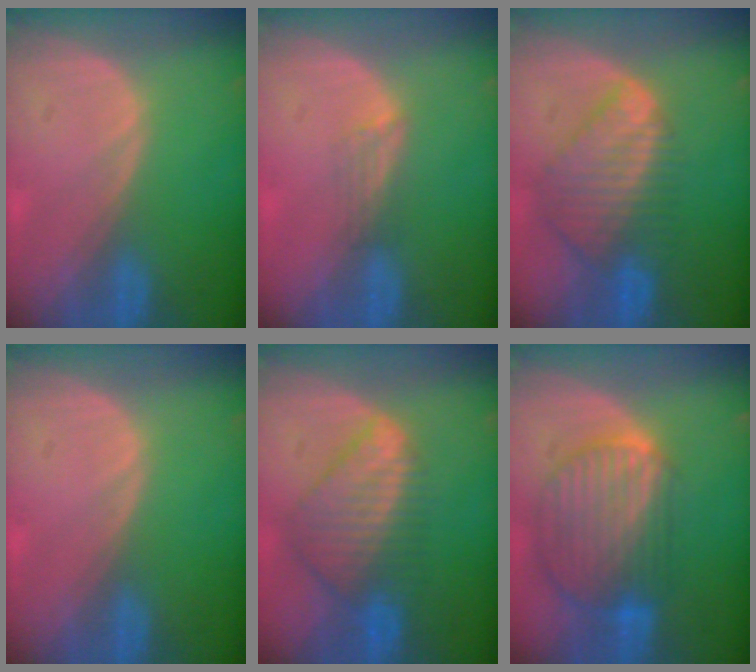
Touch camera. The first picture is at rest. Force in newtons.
{"total": 2.0, "press": 1.6, "slide": 1.3}
{"total": 9.1, "press": 7.7, "slide": 4.8}
{"total": 0.0}
{"total": 8.7, "press": 7.5, "slide": 4.3}
{"total": 10.3, "press": 8.8, "slide": 5.4}